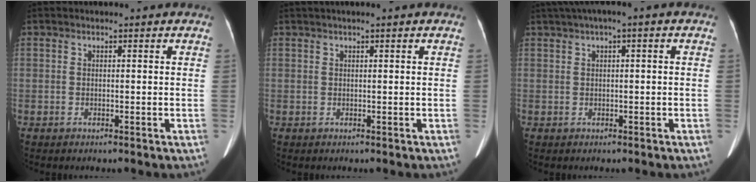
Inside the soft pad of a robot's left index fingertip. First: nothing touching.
{"total": 1.4, "force": [0.9, -0.2, 1.0], "torque": [-0.018, 0.019, 0.019]}
{"total": 3.9, "force": [1.5, 0.5, 3.6], "torque": [-0.070, 0.026, 0.027]}